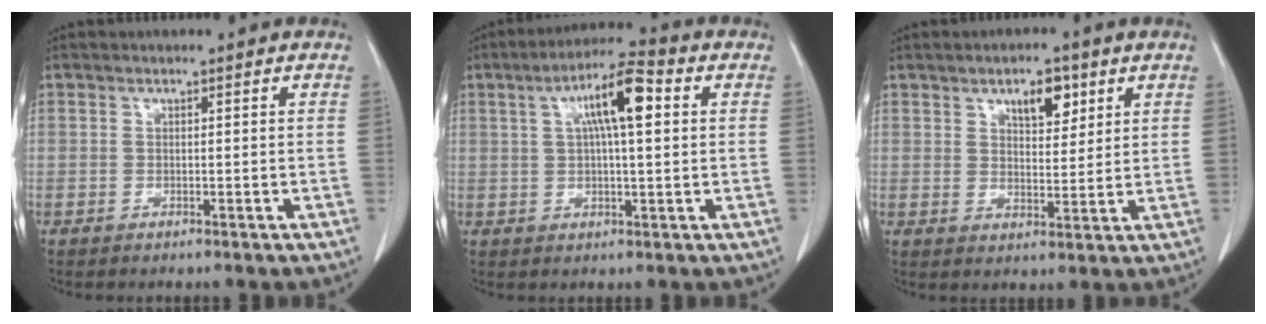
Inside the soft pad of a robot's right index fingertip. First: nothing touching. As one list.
[{"total": 9.6, "force": [2.7, 1.6, 9.1], "torque": [-0.157, 0.024, 0.042]}, {"total": 5.6, "force": [3.1, 2.4, 4.1], "torque": [-0.063, 0.000, 0.049]}]